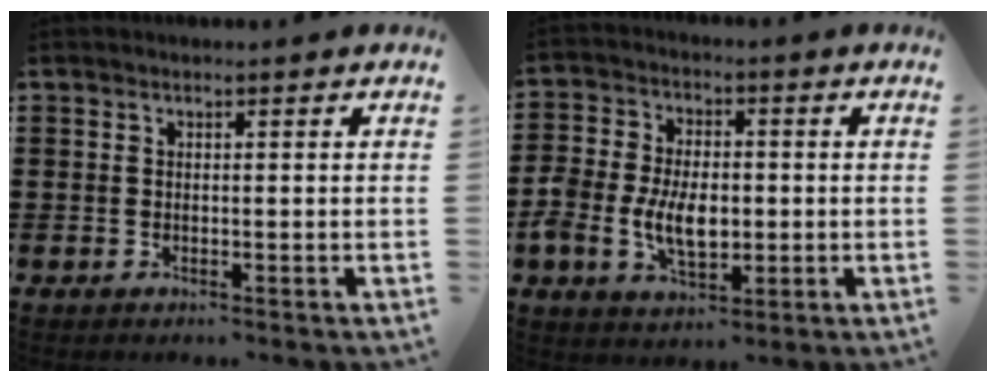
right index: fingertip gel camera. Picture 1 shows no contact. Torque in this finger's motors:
{"motor_torque": [1.13, -1.01, 0.77, 0.21]}